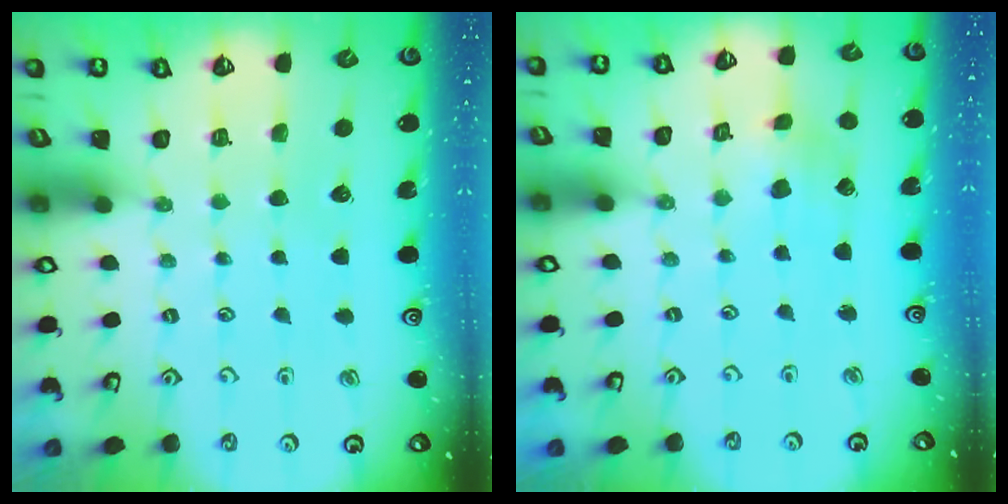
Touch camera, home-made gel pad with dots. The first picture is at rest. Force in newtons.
{"total": 2.9, "press": 2.9, "slide": 0.1}